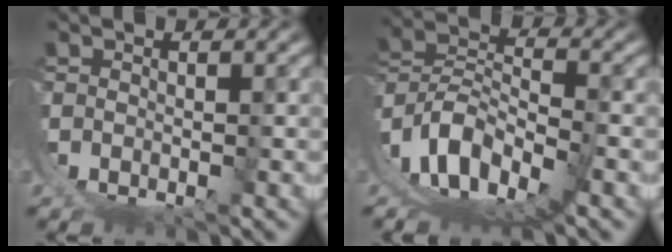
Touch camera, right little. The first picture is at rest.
{"total": 10.9, "force": [-1.3, 8.0, 7.3], "torque": [-0.171, -0.031, -0.015]}